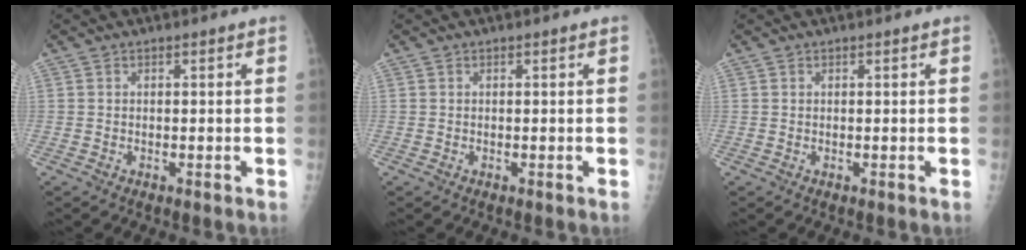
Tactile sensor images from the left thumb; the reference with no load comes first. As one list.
[{"total": 0.0}, {"total": 0.0}]